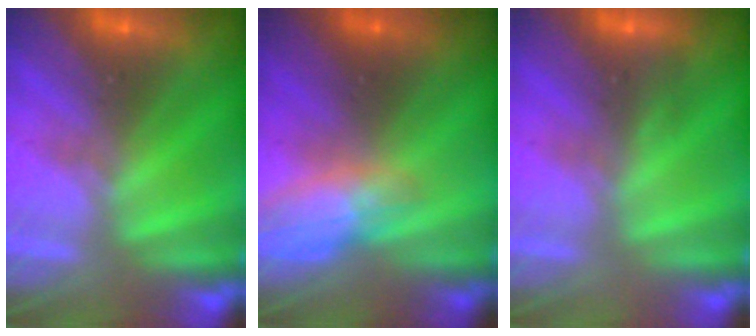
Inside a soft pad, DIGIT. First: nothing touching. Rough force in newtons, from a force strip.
{"total": 2.7}
{"total": 2.9}